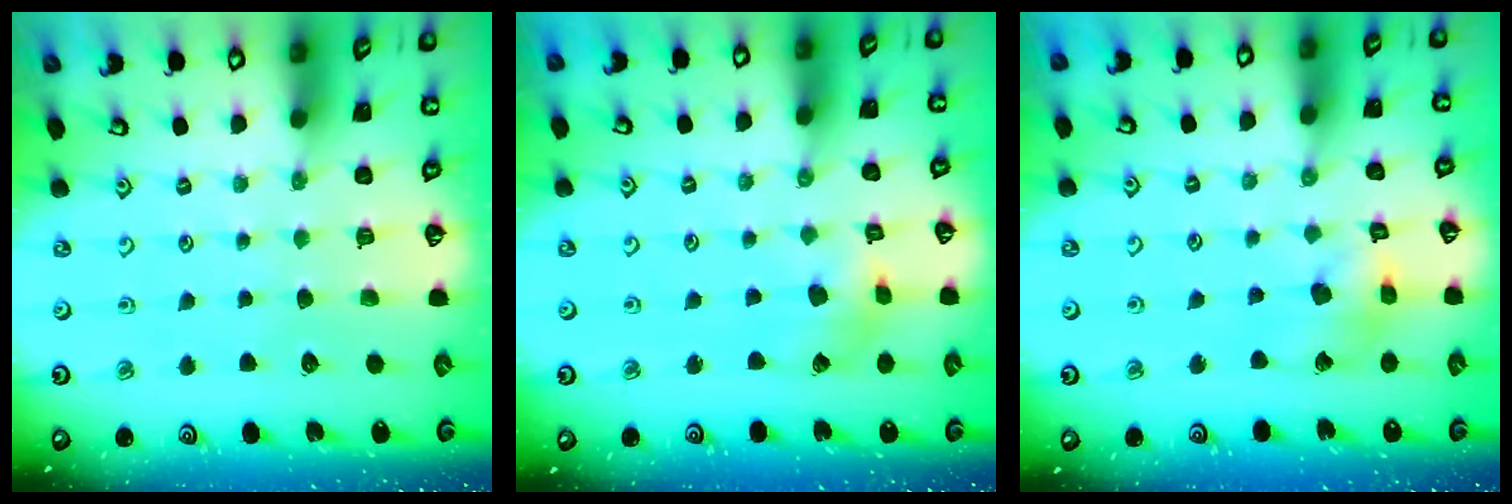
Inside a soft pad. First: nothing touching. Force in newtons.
{"total": 6.2, "press": 6.2, "slide": 0.8}
{"total": 11.9, "press": 11.7, "slide": 1.7}